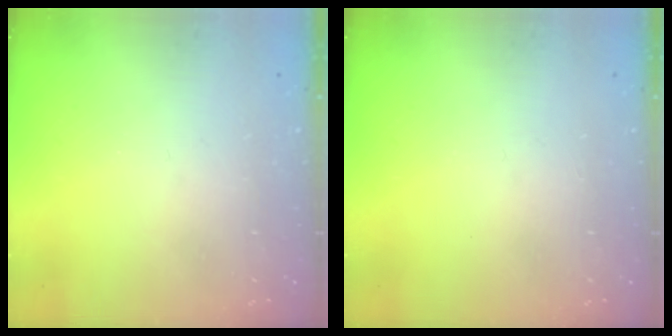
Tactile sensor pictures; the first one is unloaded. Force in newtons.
{"total": 0.0}